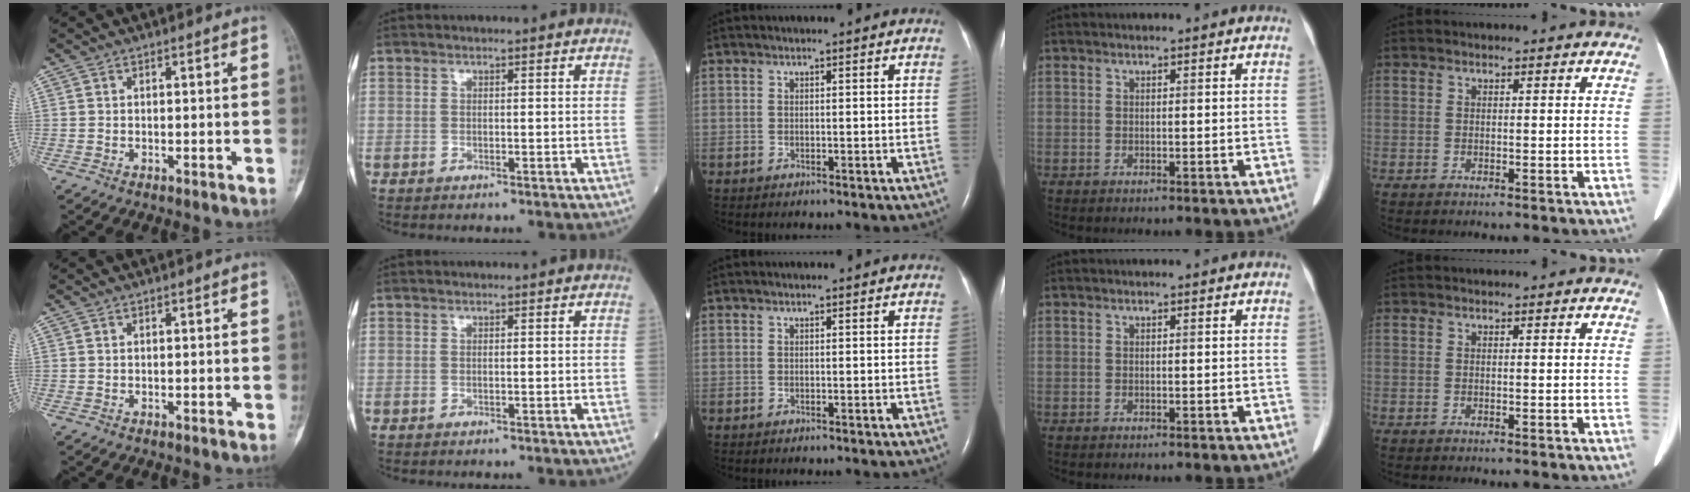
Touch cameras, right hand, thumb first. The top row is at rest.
{}